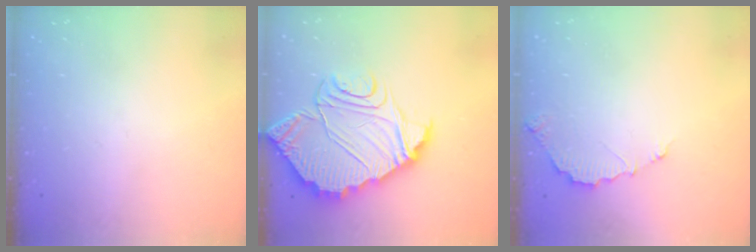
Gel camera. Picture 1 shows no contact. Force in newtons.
{"total": 13.1, "press": 13.1, "slide": 1.0}
{"total": 5.0, "press": 5.0, "slide": 0.3}